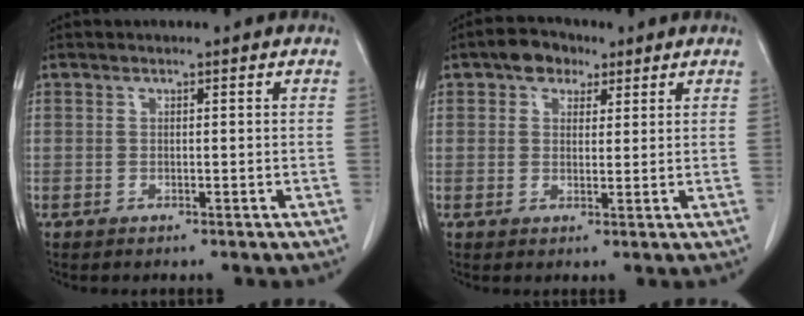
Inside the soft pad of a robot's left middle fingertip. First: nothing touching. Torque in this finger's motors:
{"motor_torque": [0.17, -0.09, 0.01, 0.01]}